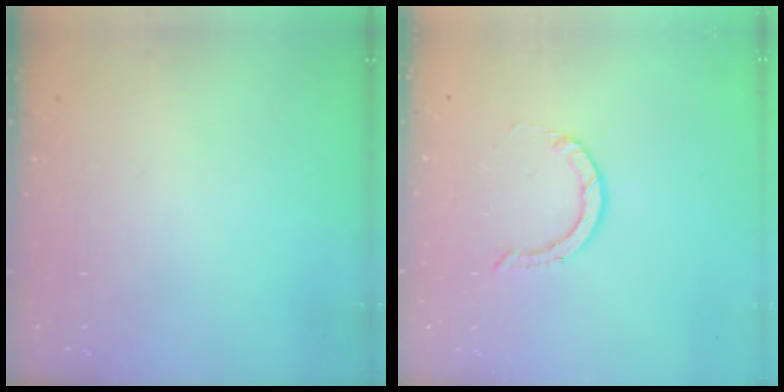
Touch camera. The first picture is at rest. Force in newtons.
{"total": 0.8, "press": 0.8, "slide": 0.1}